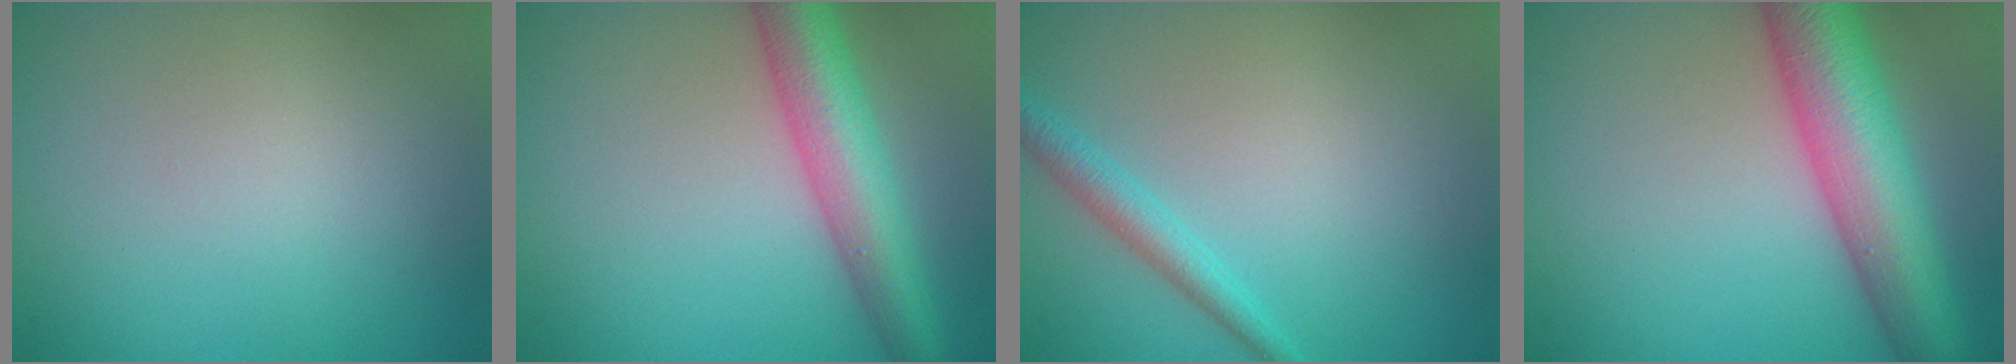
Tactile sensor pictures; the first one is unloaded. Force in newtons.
{"total": 6.5, "press": 6.5, "slide": 0.2}
{"total": 2.1, "press": 2.1, "slide": 0.1}
{"total": 9.4, "press": 9.4, "slide": 0.3}